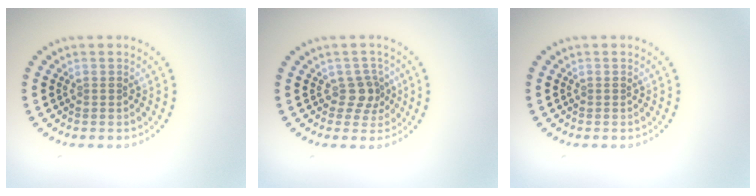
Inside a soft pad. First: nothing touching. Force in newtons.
{"total": 2.0, "press": 1.6, "slide": 1.3}
{"total": 0.0}